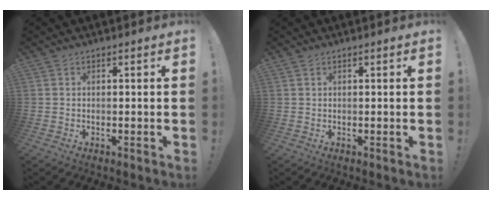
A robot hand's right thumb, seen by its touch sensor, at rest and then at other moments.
{"total": 0.0}